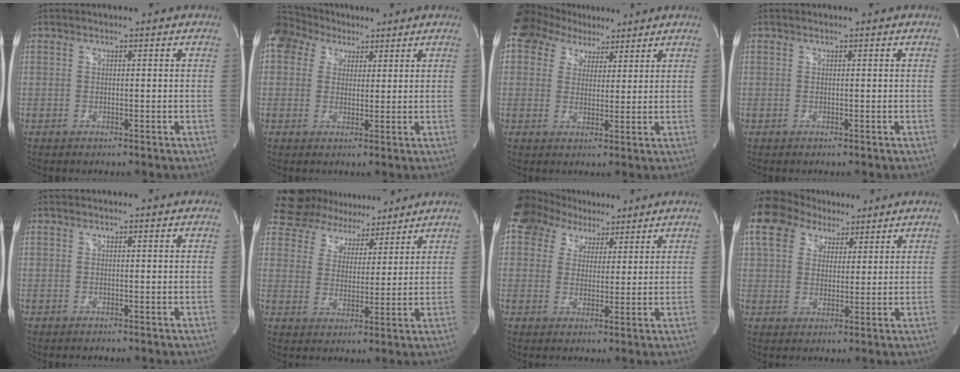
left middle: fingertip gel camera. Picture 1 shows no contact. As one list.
[{"total": 12.0, "force": [7.2, 8.6, 4.4], "torque": [-0.125, 0.066, 0.134]}, {"total": 12.4, "force": [8.9, 7.8, 3.8], "torque": [-0.101, 0.050, 0.156]}, {"total": 0.0}, {"total": 0.0}, {"total": 14.7, "force": [12.5, 6.5, 4.0], "torque": [-0.078, 0.032, 0.190]}, {"total": 13.6, "force": [9.1, 9.0, 4.5], "torque": [-0.119, 0.056, 0.160]}, {"total": 18.3, "force": [11.6, 12.1, 7.4], "torque": [-0.214, 0.078, 0.213]}]